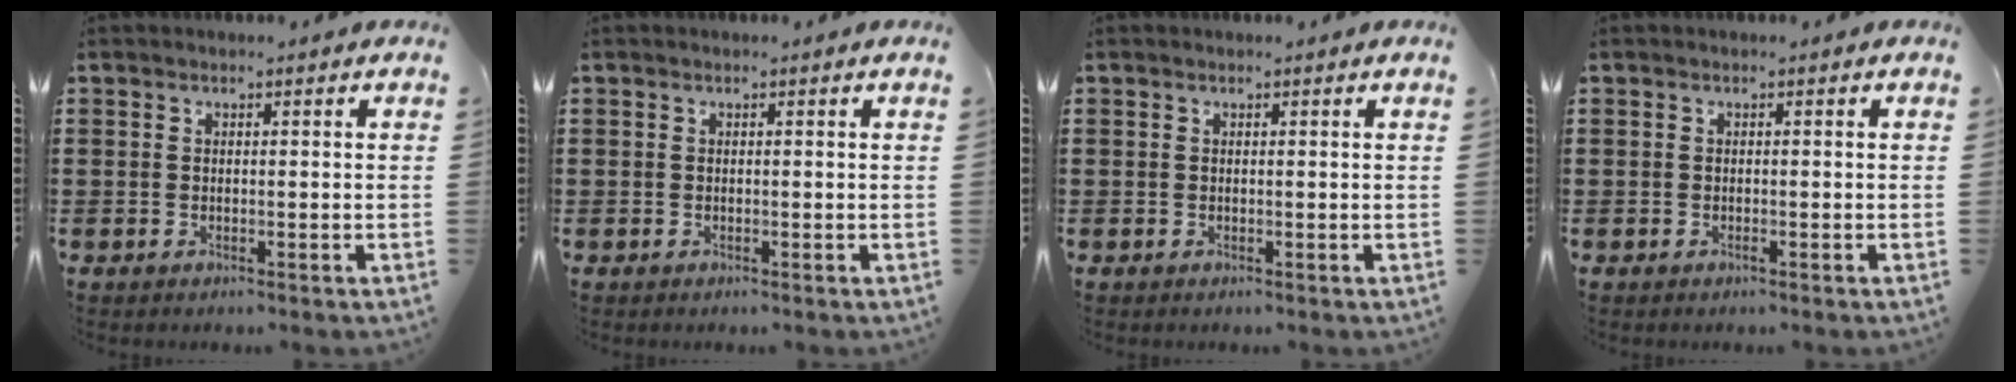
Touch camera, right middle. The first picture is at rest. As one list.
[{"total": 0.0}, {"total": 0.0}, {"total": 0.0}]